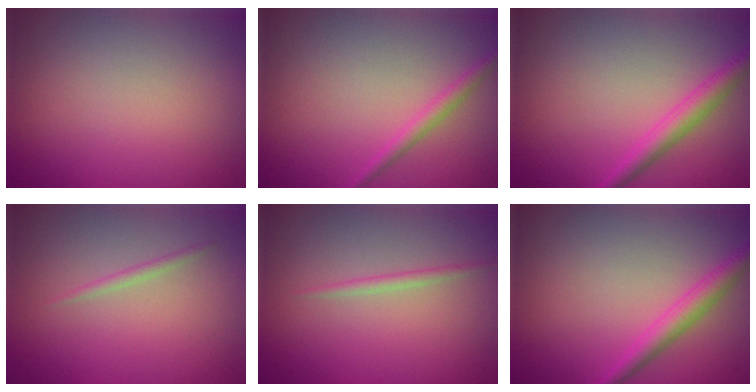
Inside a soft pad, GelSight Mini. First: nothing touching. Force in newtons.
{"total": 1.4, "press": 1.4, "slide": 0.0}
{"total": 2.6, "press": 2.6, "slide": 0.1}
{"total": 0.7, "press": 0.7, "slide": 0.1}
{"total": 0.8, "press": 0.8, "slide": 0.0}
{"total": 2.6, "press": 2.6, "slide": 0.1}